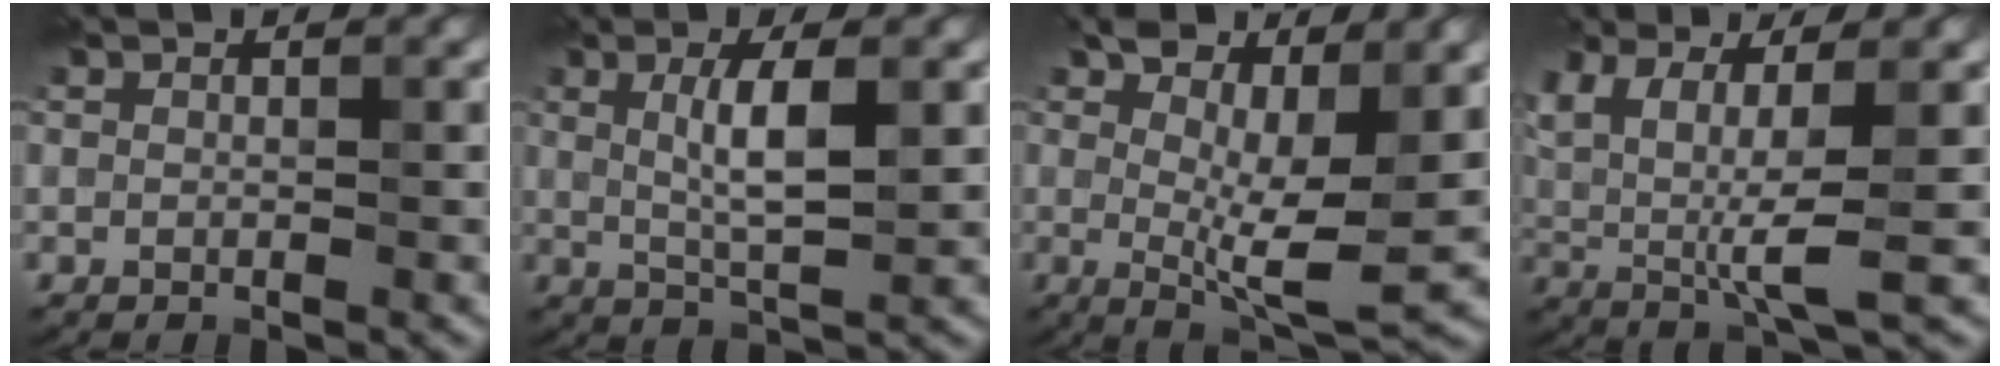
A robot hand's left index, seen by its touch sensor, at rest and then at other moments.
{"total": 4.4, "force": [0.9, 1.0, 4.2], "torque": [-0.076, 0.000, 0.017]}
{"total": 8.0, "force": [2.0, 3.0, 7.2], "torque": [-0.118, -0.008, 0.032]}
{"total": 6.7, "force": [1.2, 2.3, 6.2], "torque": [-0.143, 0.001, 0.021]}